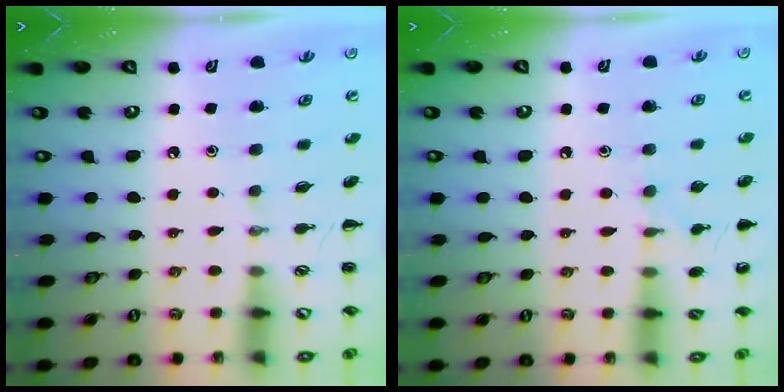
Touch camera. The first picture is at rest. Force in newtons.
{"total": 7.0, "press": 6.7, "slide": 2.1}